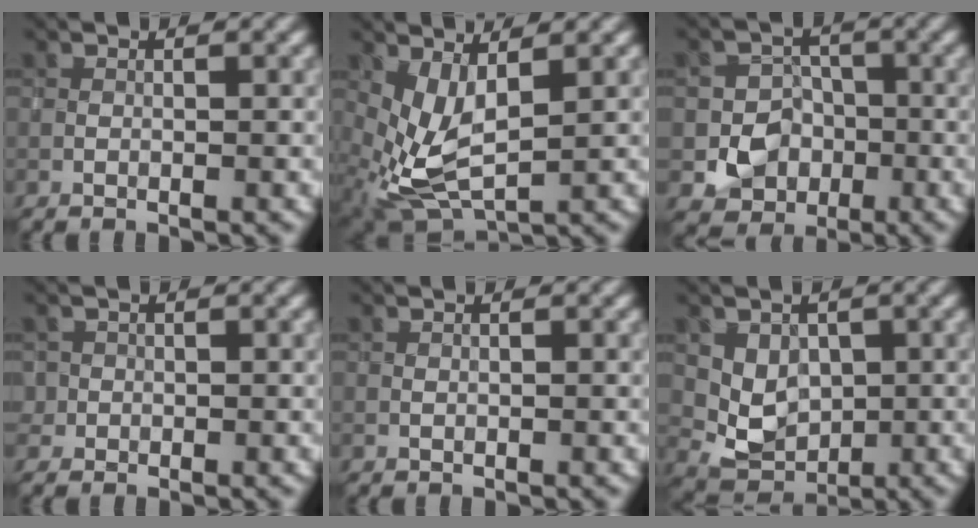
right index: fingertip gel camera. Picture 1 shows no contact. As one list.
[{"total": 4.4, "force": [1.0, 2.0, 3.8], "torque": [-0.091, -0.012, 0.026]}, {"total": 4.9, "force": [-1.3, 4.5, 1.5], "torque": [-0.001, 0.002, -0.038]}, {"total": 1.6, "force": [-0.5, 1.5, -0.1], "torque": [0.011, 0.007, -0.009]}, {"total": 0.0}, {"total": 3.8, "force": [0.9, 3.1, 2.1], "torque": [-0.033, -0.012, 0.023]}]